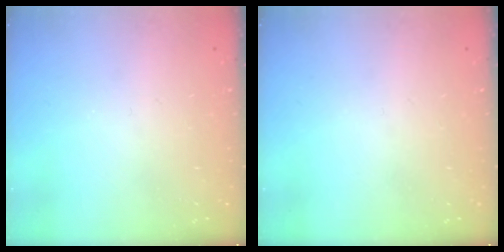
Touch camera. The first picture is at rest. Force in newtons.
{"total": 0.0}